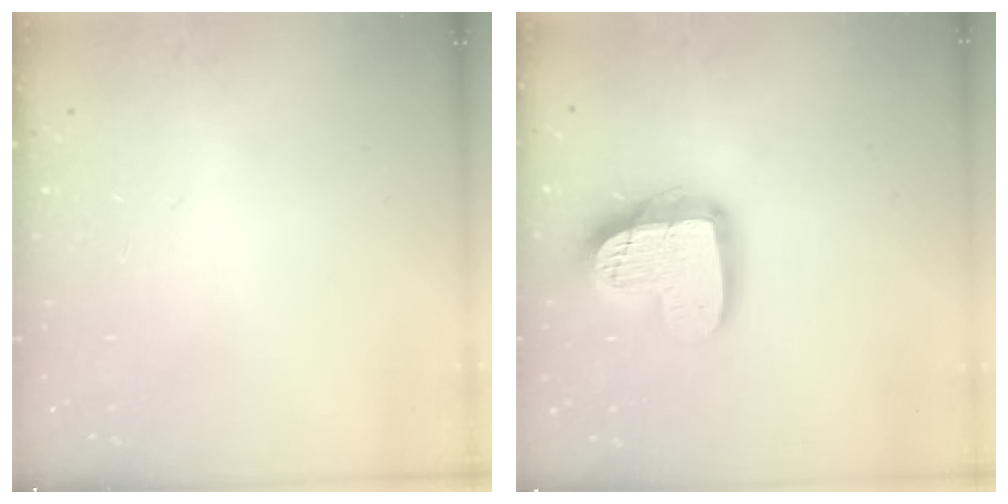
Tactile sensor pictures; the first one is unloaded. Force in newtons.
{"total": 16.5, "press": 16.4, "slide": 1.3}